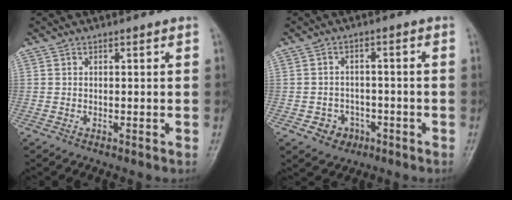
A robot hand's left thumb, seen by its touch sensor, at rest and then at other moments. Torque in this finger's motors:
{"motor_torque": [-0.03, 0.04, -0.04, 0.08, 0.00]}